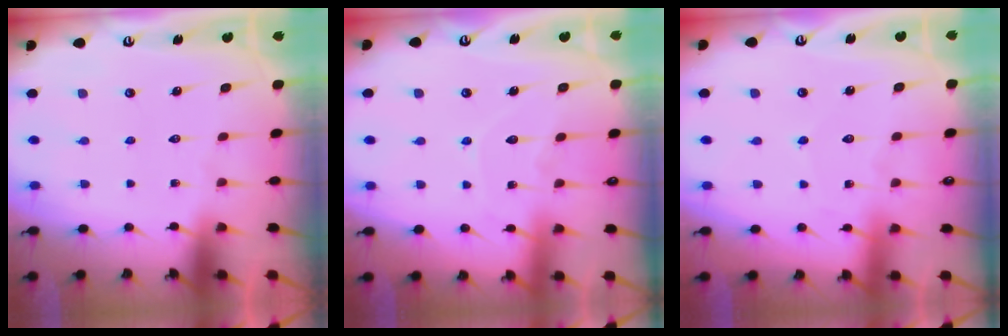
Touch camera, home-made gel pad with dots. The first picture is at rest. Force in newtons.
{"total": 6.8, "press": 6.8, "slide": 0.7}
{"total": 4.2, "press": 4.2, "slide": 0.5}